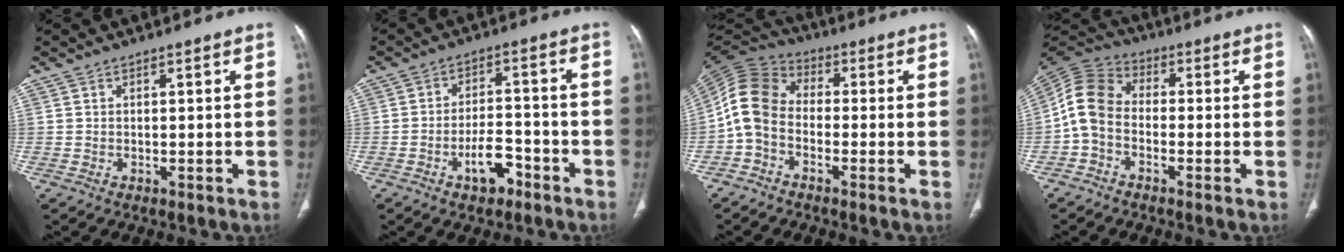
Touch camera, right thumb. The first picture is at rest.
{"total": 6.6, "force": [-3.8, 3.3, 4.3], "torque": [-0.060, 0.034, -0.060]}
{"total": 9.4, "force": [-2.1, 7.0, 6.0], "torque": [-0.117, 0.035, -0.061]}
{"total": 8.7, "force": [-1.9, 6.5, 5.6], "torque": [-0.106, 0.026, -0.055]}